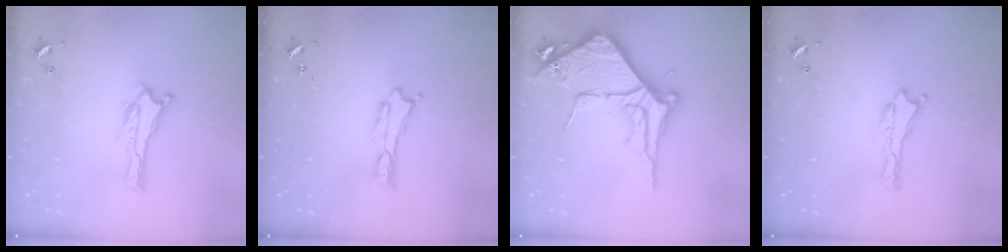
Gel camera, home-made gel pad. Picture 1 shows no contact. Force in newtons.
{"total": 0.0}
{"total": 8.8, "press": 8.7, "slide": 0.9}
{"total": 0.0}